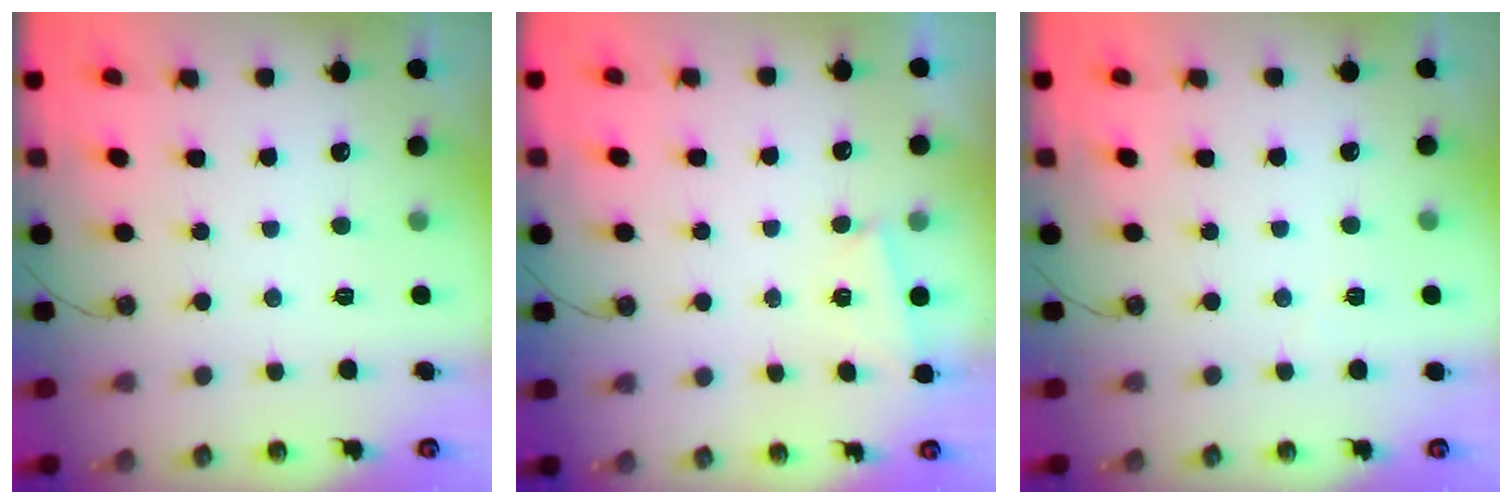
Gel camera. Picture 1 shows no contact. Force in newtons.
{"total": 1.5, "press": 1.4, "slide": 0.5}
{"total": 1.6, "press": 1.4, "slide": 0.6}